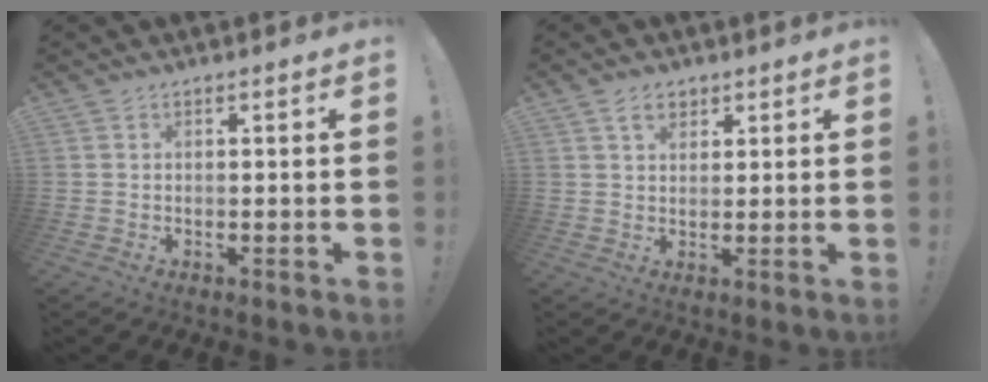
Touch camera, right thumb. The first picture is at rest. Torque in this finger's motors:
{"motor_torque": [0.26, 0.37, 0.28, 0.37, -0.02]}